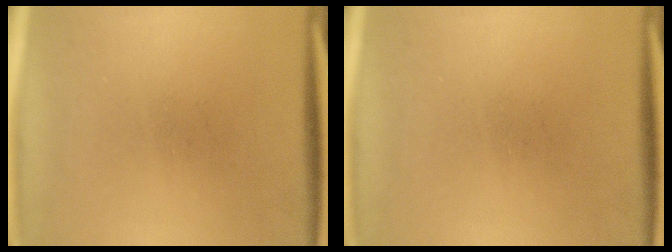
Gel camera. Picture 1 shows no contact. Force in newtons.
{"total": 0.0}